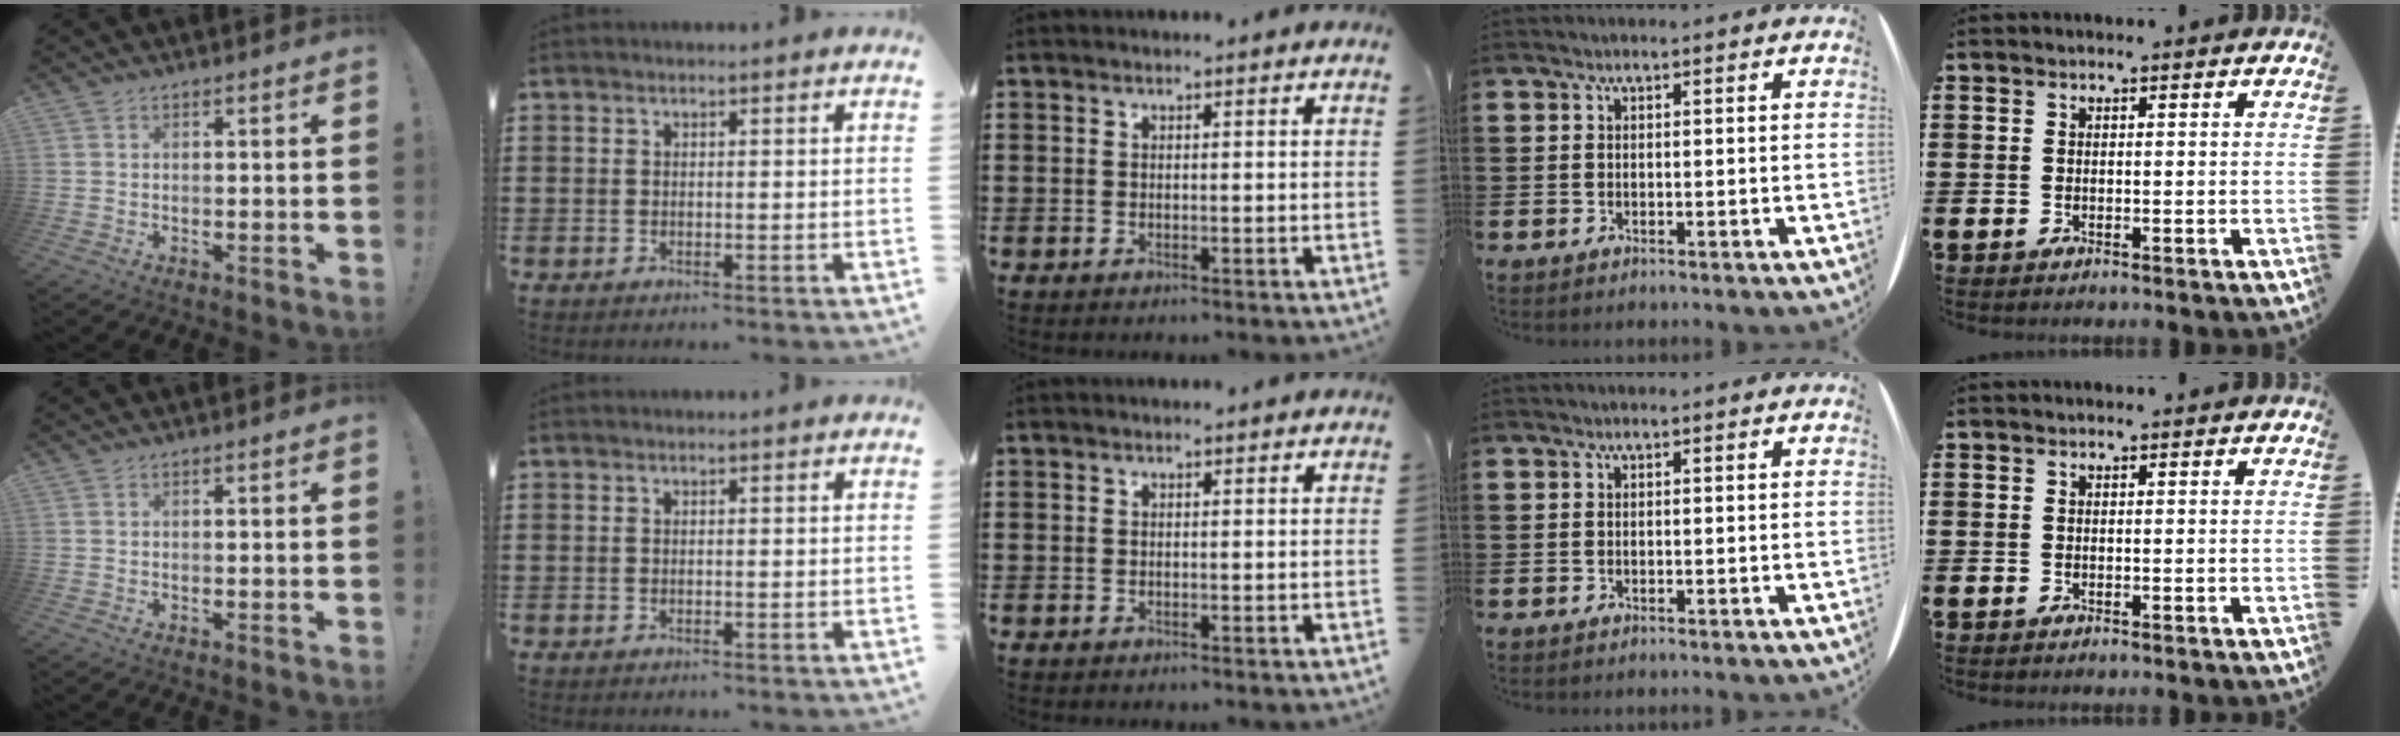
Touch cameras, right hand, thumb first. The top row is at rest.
{}